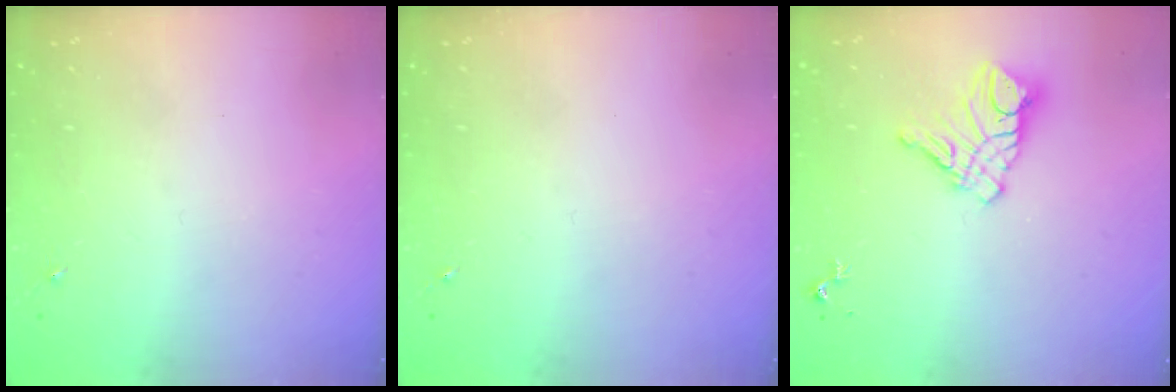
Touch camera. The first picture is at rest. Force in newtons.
{"total": 0.0}
{"total": 11.5, "press": 11.4, "slide": 0.8}